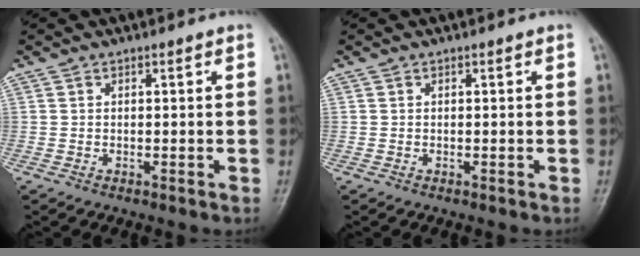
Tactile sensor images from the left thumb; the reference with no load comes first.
{"total": 0.0}